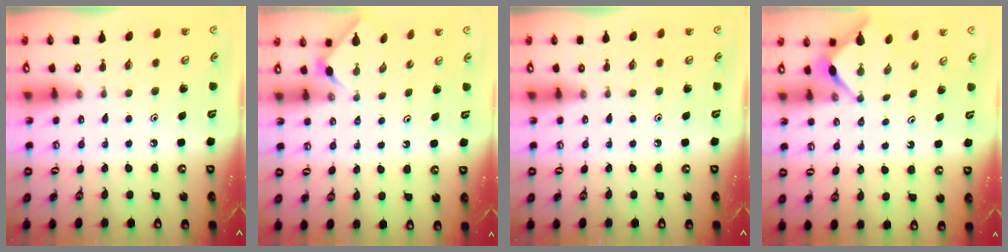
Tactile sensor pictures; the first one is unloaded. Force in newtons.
{"total": 1.9, "press": 1.8, "slide": 0.4}
{"total": 0.0}
{"total": 3.6, "press": 3.5, "slide": 0.4}